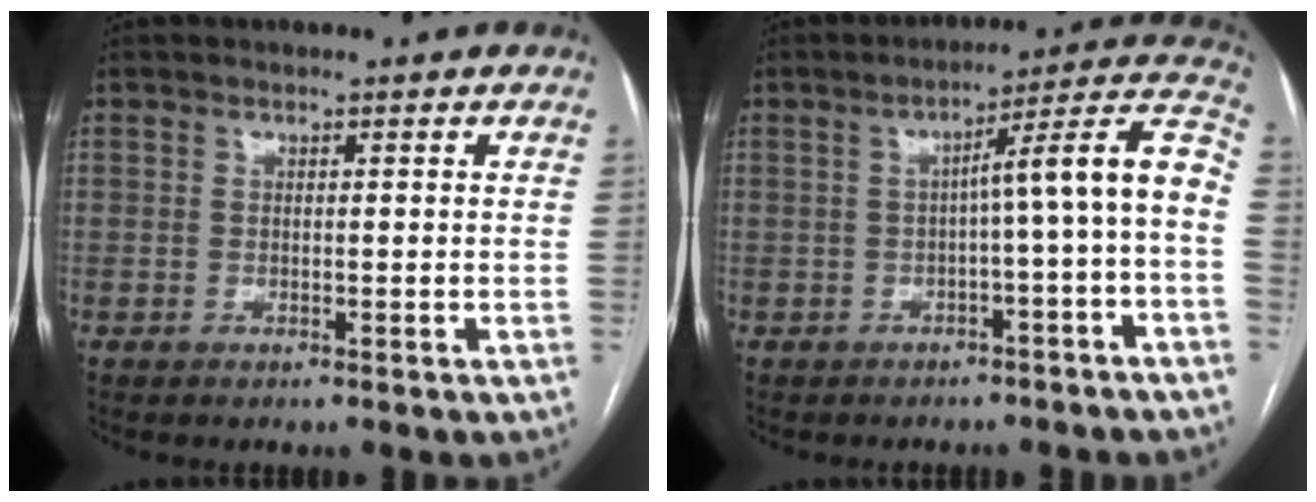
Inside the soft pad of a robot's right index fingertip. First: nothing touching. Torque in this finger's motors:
{"motor_torque": [1.37, -0.29, 0.57, 0.13]}